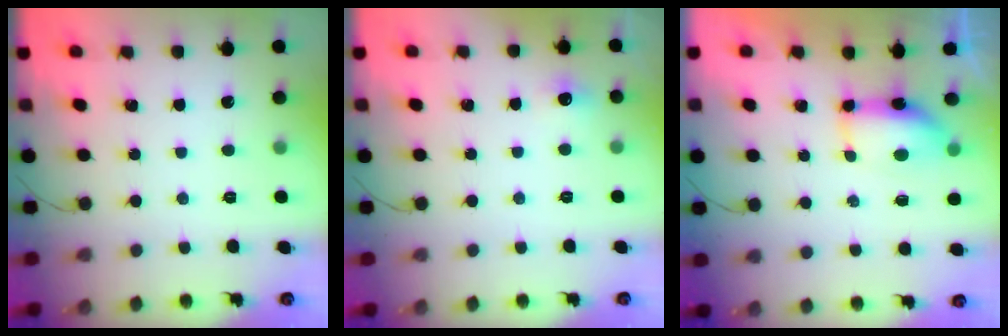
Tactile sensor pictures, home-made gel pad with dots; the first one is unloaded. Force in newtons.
{"total": 4.9, "press": 4.4, "slide": 2.2}
{"total": 11.3, "press": 8.1, "slide": 7.9}